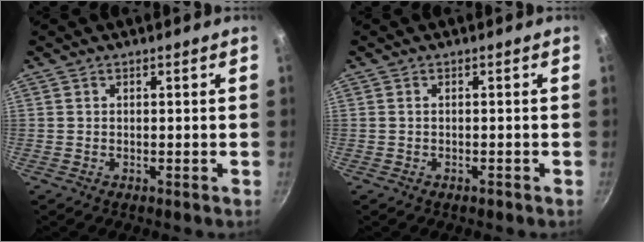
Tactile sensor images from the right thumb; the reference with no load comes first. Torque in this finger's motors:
{"motor_torque": [-0.25, 0.04, -0.15, -0.02, 0.00]}